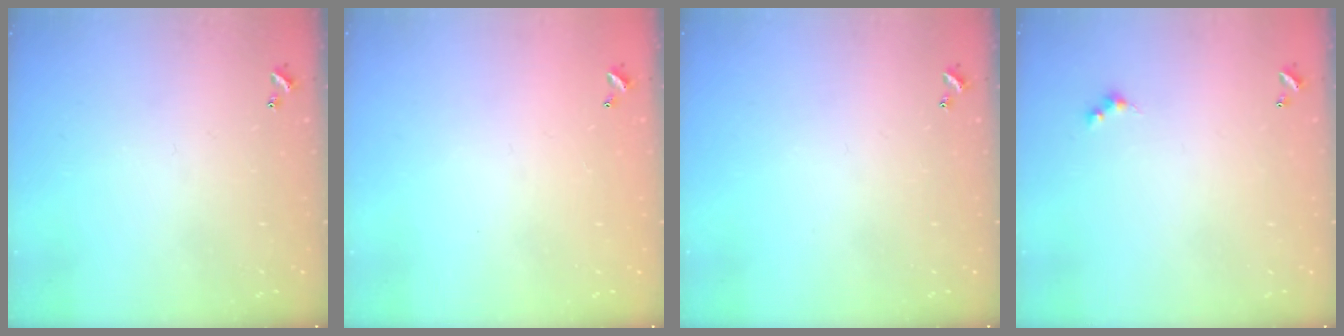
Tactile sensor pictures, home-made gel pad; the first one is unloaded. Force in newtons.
{"total": 2.8, "press": 2.8, "slide": 0.1}
{"total": 0.0}
{"total": 1.5, "press": 1.4, "slide": 0.3}